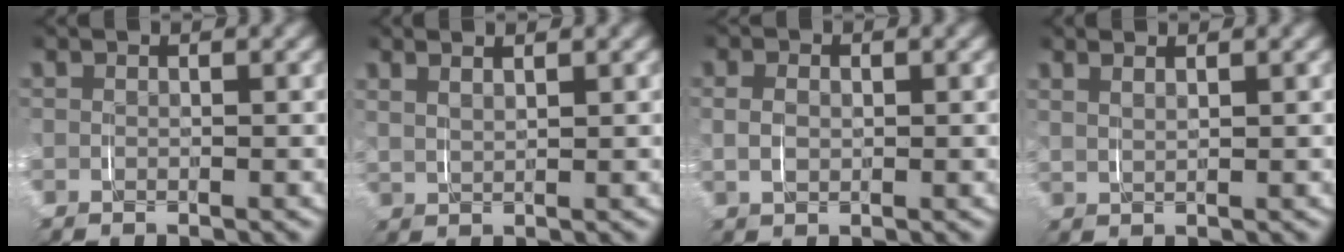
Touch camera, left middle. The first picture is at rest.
{"total": 2.5, "force": [1.9, 0.9, 1.3], "torque": [-0.022, 0.007, 0.035]}
{"total": 2.2, "force": [0.3, 1.5, 1.5], "torque": [-0.033, 0.000, 0.008]}
{"total": 1.9, "force": [1.6, 0.6, 0.9], "torque": [-0.016, 0.004, 0.030]}